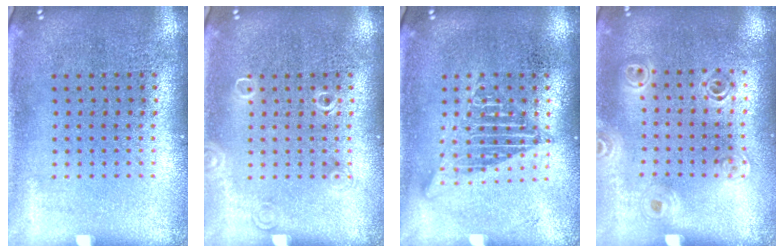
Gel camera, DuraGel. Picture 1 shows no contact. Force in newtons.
{"total": 1.0, "press": 1.0, "slide": 0.2}
{"total": 2.4, "press": 2.4, "slide": 0.2}
{"total": 1.1, "press": 1.1, "slide": 0.2}